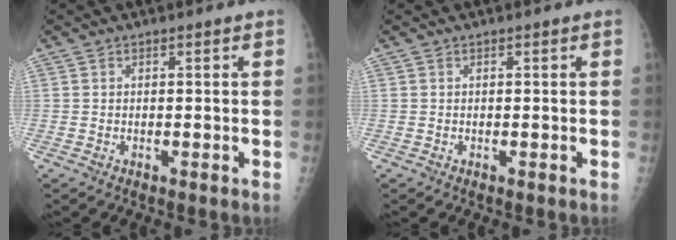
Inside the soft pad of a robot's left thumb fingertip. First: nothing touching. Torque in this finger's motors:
{"motor_torque": [0.00, 0.00, 0.03, 0.03, 0.01]}